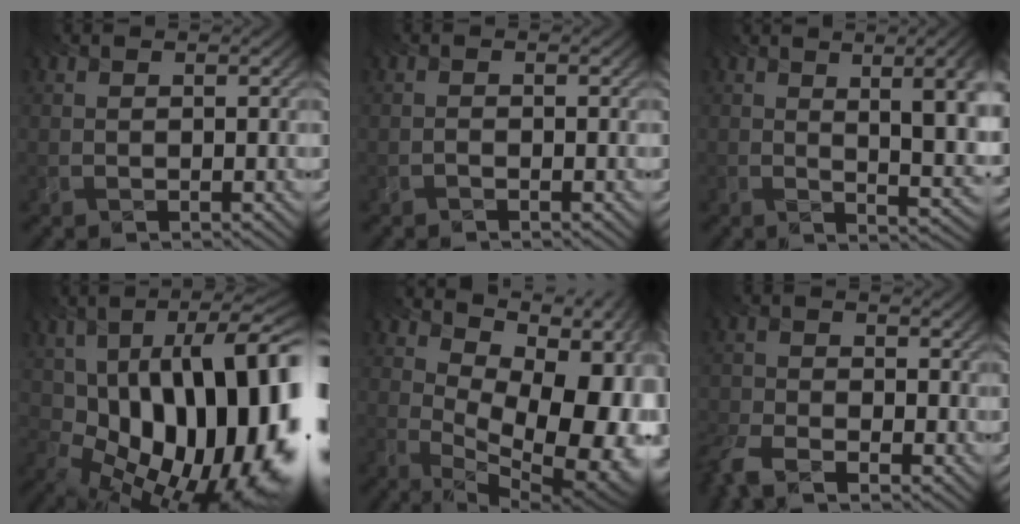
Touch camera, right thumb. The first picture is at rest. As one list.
[{"total": 0.7, "force": [-0.7, 0.1, 0.1], "torque": [-0.005, -0.001, -0.016]}, {"total": 12.7, "force": [3.8, 4.9, 11.1], "torque": [-0.141, 0.025, 0.044]}, {"total": 20.1, "force": [-0.8, 10.2, 17.2], "torque": [-0.234, 0.004, -0.020]}, {"total": 13.5, "force": [2.4, 7.0, 11.3], "torque": [-0.146, 0.008, 0.042]}, {"total": 5.4, "force": [-3.9, 2.9, 2.3], "torque": [-0.069, -0.020, -0.084]}]